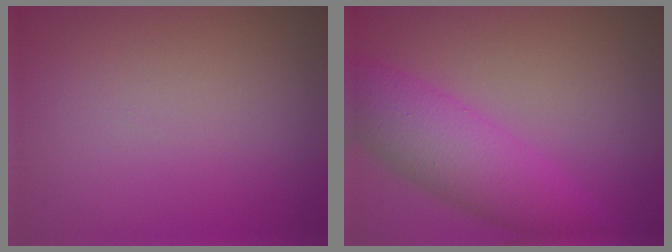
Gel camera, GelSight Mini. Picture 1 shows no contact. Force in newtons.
{"total": 6.1, "press": 6.1, "slide": 0.1}